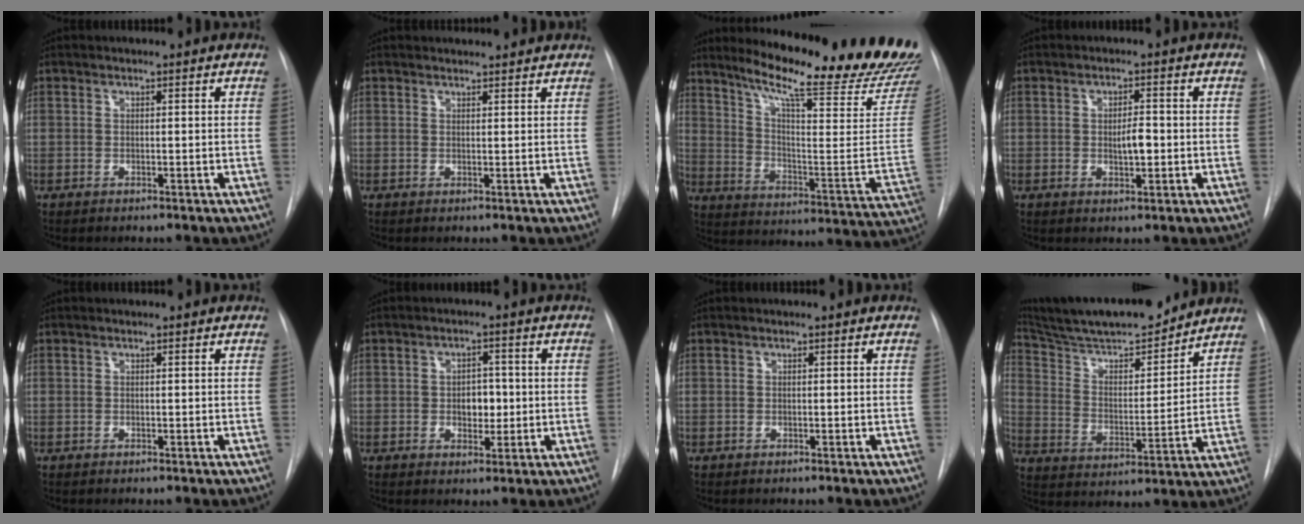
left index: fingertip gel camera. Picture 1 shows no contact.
{"total": 3.4, "force": [3.3, 0.6, 0.5], "torque": [-0.011, 0.011, 0.038]}
{"total": 25.2, "force": [22.0, 0.9, 12.3], "torque": [-0.189, -0.114, 0.287]}
{"total": 3.0, "force": [-0.7, 0.9, 2.8], "torque": [-0.046, -0.006, -0.009]}
{"total": 0.0}
{"total": 3.6, "force": [-0.6, 2.4, 2.7], "torque": [-0.034, -0.002, -0.006]}
{"total": 0.0}
{"total": 19.3, "force": [17.4, 2.4, 8.0], "torque": [-0.144, 0.000, 0.282]}